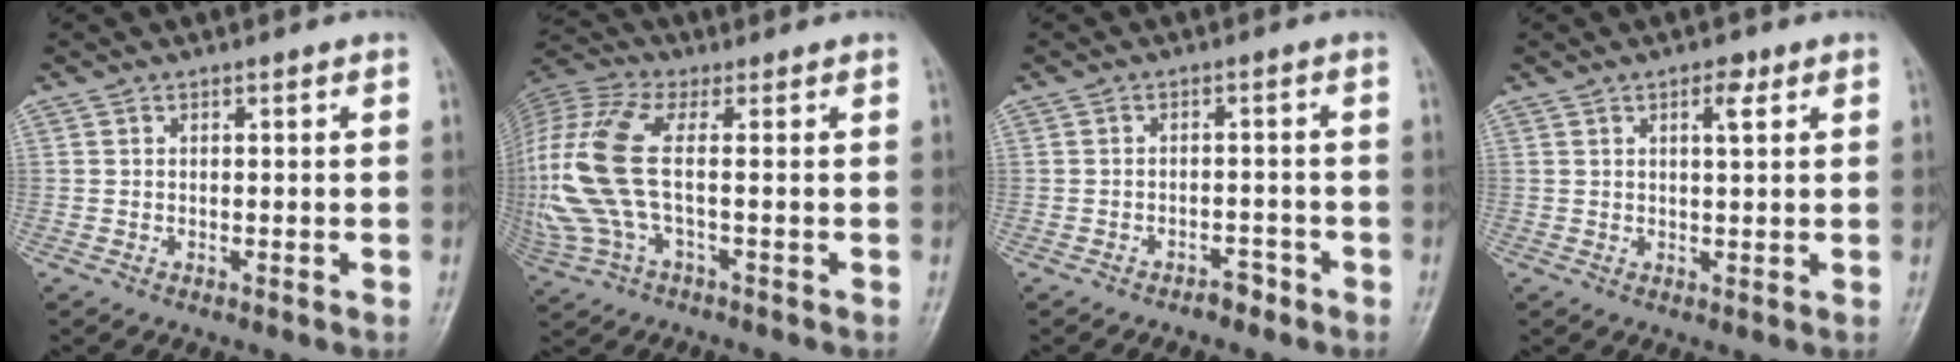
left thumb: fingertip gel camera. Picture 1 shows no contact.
{"total": 15.6, "force": [-0.1, 5.6, 14.6], "torque": [-0.374, 0.017, -0.002]}
{"total": 2.3, "force": [-1.9, 1.0, 0.7], "torque": [-0.009, 0.014, -0.028]}
{"total": 2.9, "force": [1.5, 1.0, 2.3], "torque": [-0.034, -0.006, 0.023]}